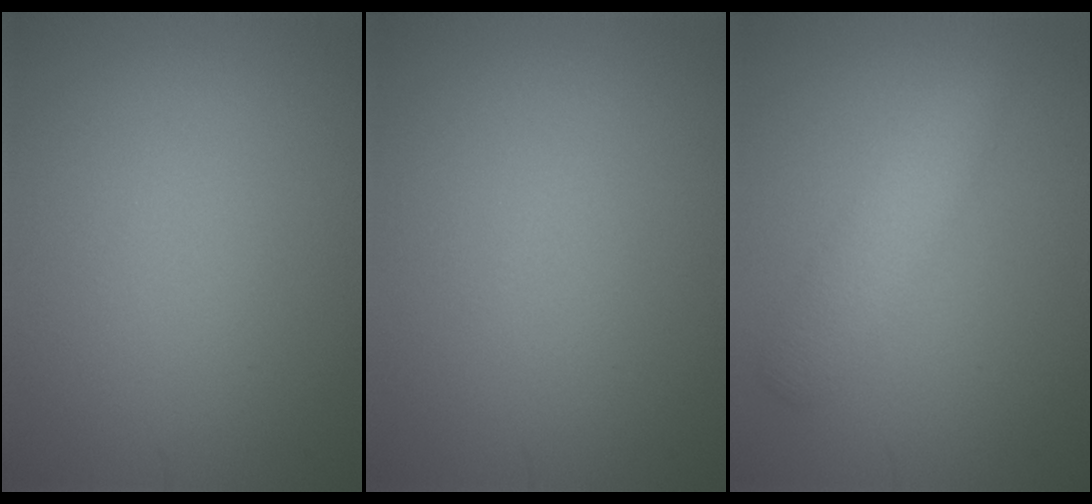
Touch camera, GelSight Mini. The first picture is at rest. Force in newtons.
{"total": 0.0}
{"total": 2.9, "press": 2.9, "slide": 0.1}